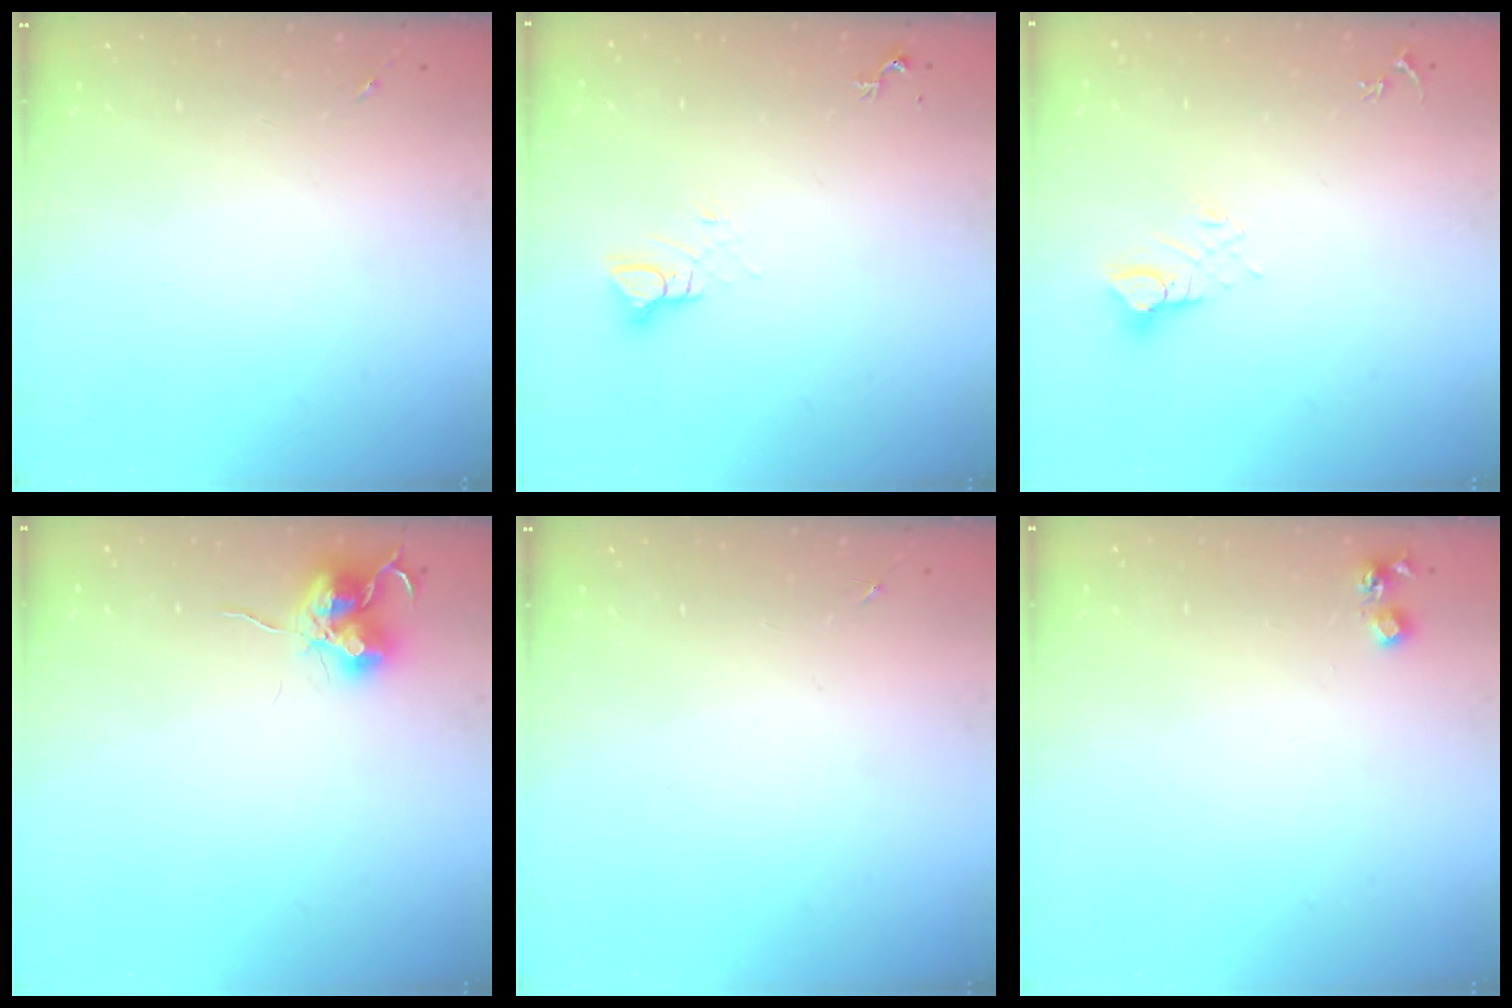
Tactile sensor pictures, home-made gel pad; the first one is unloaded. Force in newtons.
{"total": 5.6, "press": 5.6, "slide": 0.4}
{"total": 5.0, "press": 5.0, "slide": 0.3}
{"total": 10.9, "press": 10.8, "slide": 0.8}
{"total": 0.0}
{"total": 4.8, "press": 4.7, "slide": 0.7}